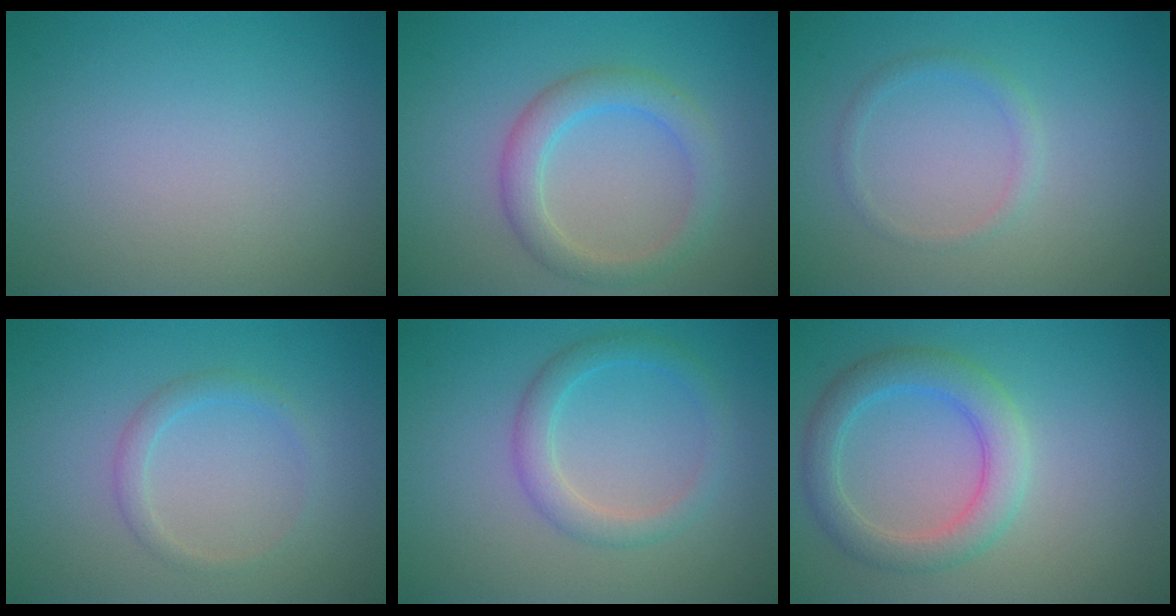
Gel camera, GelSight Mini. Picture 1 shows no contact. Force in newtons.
{"total": 3.3, "press": 3.3, "slide": 0.1}
{"total": 1.3, "press": 1.3, "slide": 0.2}
{"total": 1.5, "press": 1.5, "slide": 0.1}
{"total": 2.6, "press": 2.6, "slide": 0.1}
{"total": 4.1, "press": 4.1, "slide": 0.1}